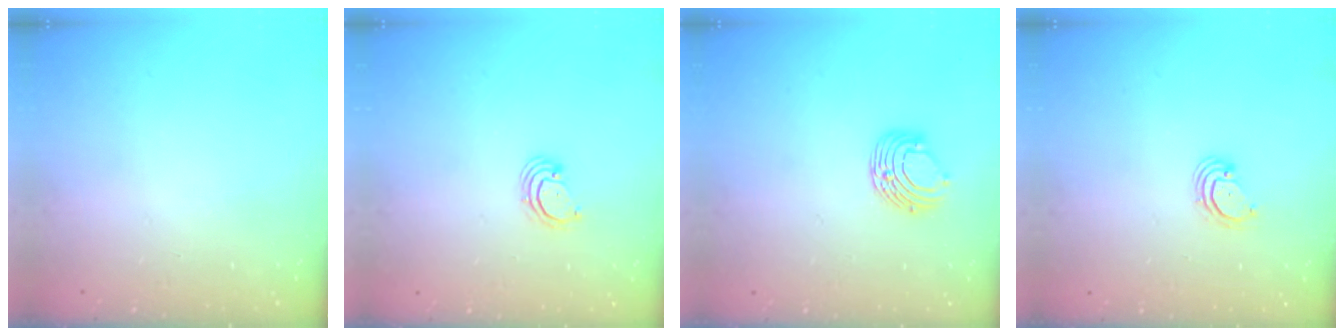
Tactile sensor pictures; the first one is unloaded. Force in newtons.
{"total": 2.7, "press": 2.7, "slide": 0.3}
{"total": 8.2, "press": 8.2, "slide": 0.8}
{"total": 3.0, "press": 3.0, "slide": 0.3}